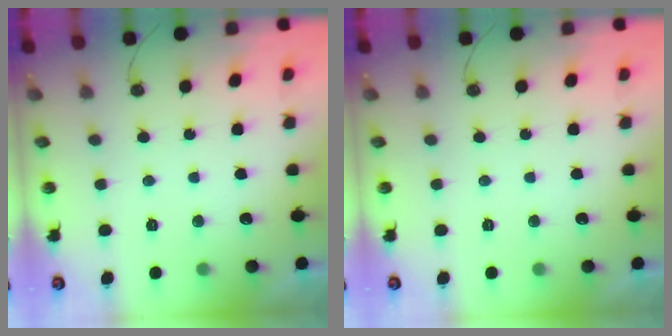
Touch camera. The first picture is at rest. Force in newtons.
{"total": 0.0}